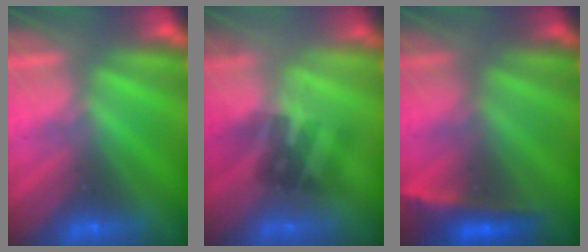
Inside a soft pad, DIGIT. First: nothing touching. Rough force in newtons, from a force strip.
{"total": 2.1}
{"total": 2.3}